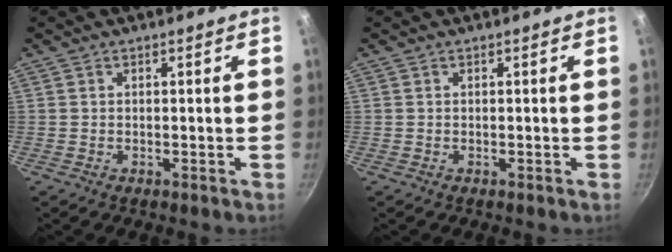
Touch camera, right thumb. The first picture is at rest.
{"total": 0.0}